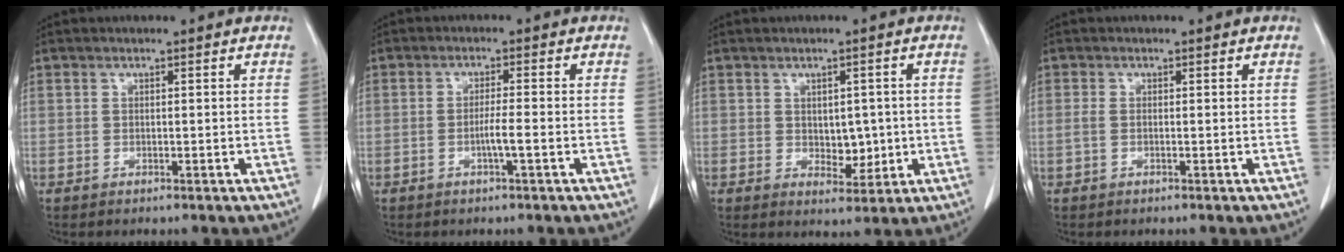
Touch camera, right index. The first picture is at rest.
{"total": 2.5, "force": [-0.8, -0.3, 2.4], "torque": [-0.041, 0.001, -0.014]}
{"total": 4.1, "force": [0.1, 2.7, 3.2], "torque": [-0.034, 0.001, 0.013]}
{"total": 0.7, "force": [0.0, 0.3, 0.6], "torque": [-0.010, 0.002, -0.001]}